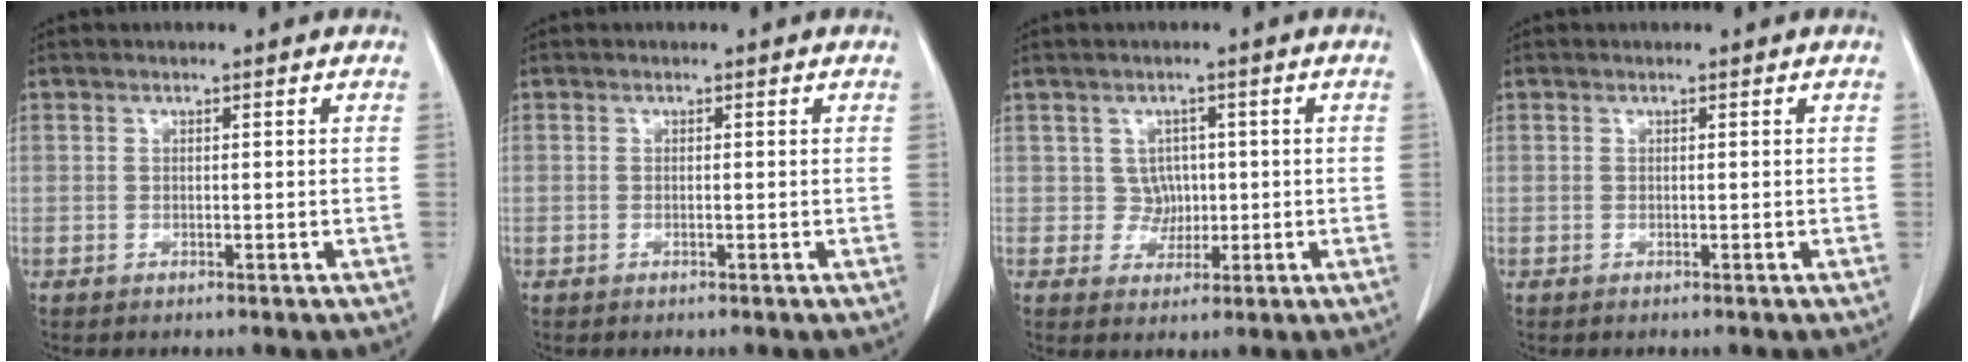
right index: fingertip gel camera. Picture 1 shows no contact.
{"total": 0.0}
{"total": 2.9, "force": [0.2, 2.9, 0.5], "torque": [0.001, 0.007, 0.005]}
{"total": 0.0}